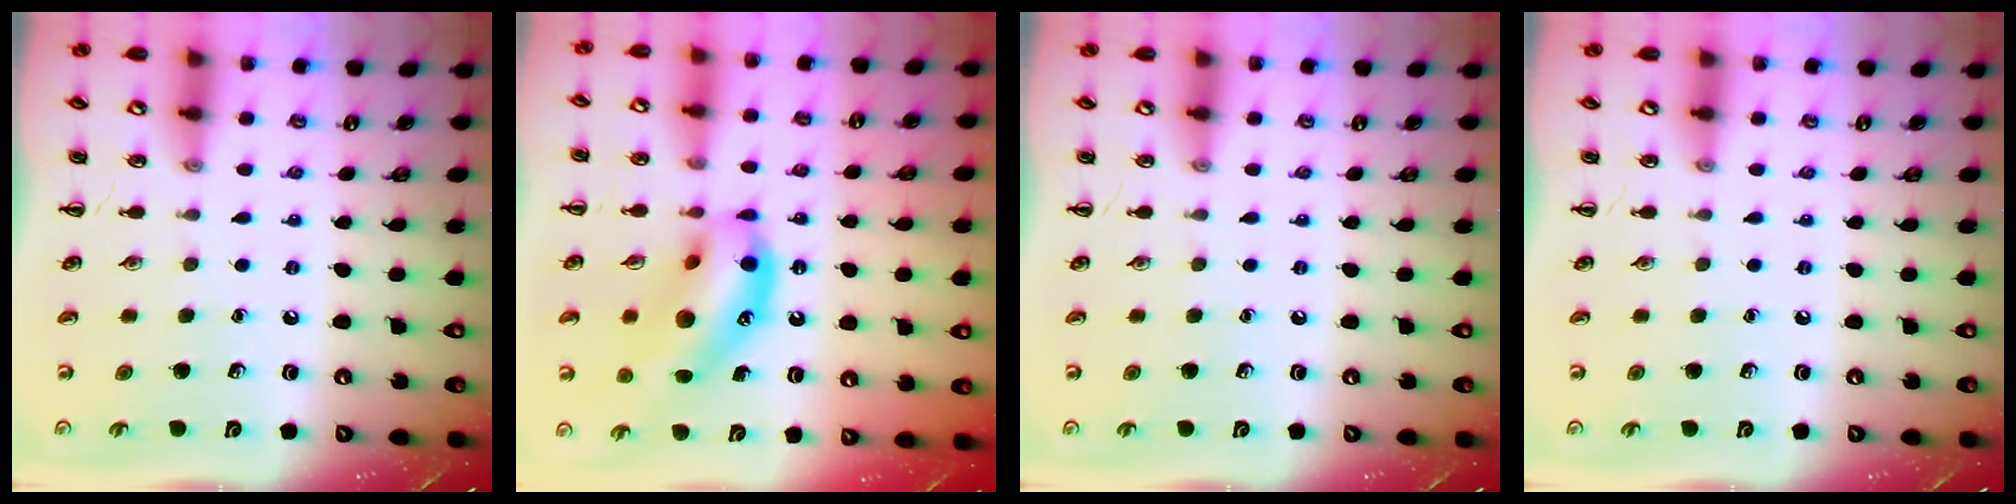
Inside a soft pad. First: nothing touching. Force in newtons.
{"total": 16.4, "press": 15.9, "slide": 4.0}
{"total": 0.0}
{"total": 0.0}